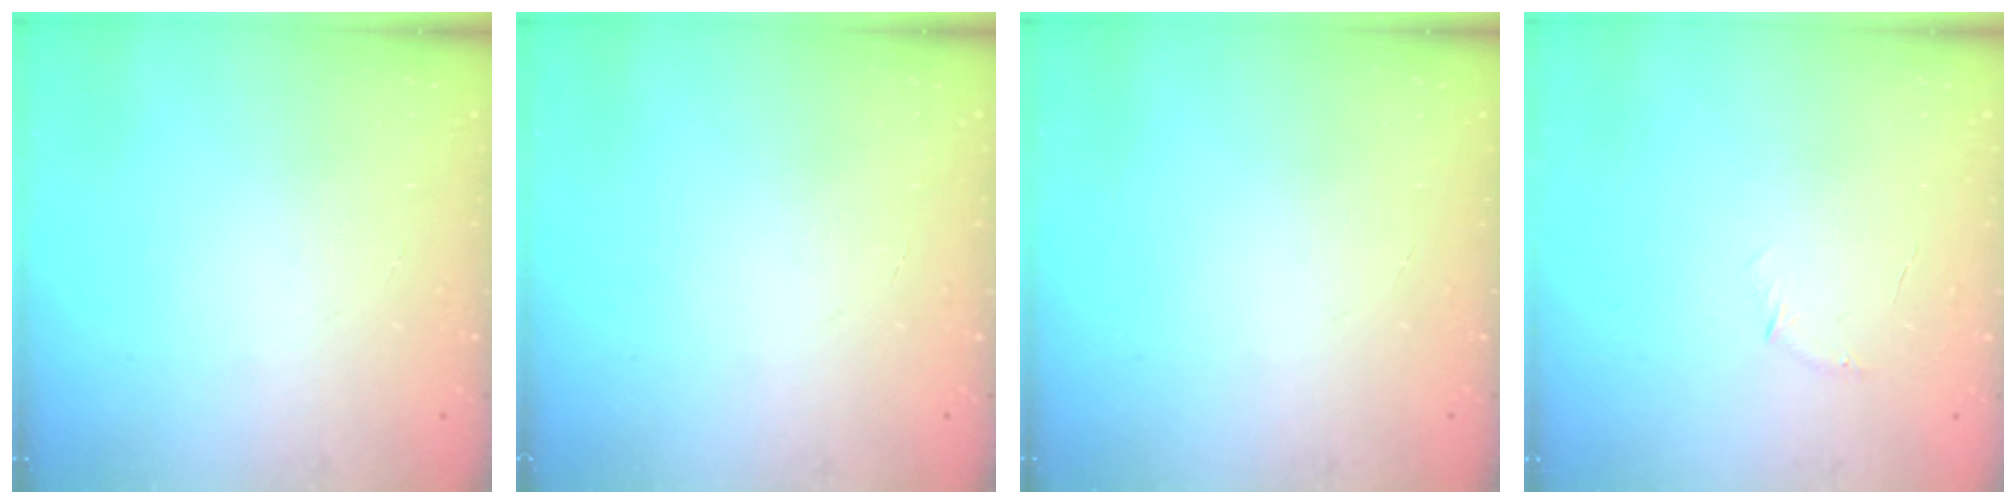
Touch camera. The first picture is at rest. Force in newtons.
{"total": 0.0}
{"total": 0.0}
{"total": 4.0, "press": 3.8, "slide": 1.1}